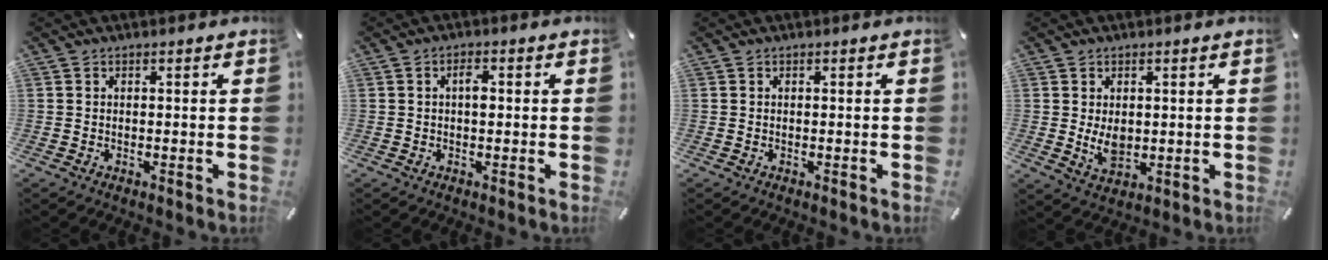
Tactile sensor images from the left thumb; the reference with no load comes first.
{"total": 2.4, "force": [0.3, 1.3, 2.0], "torque": [-0.032, 0.002, 0.003]}
{"total": 0.0}
{"total": 5.3, "force": [0.3, 3.8, 3.7], "torque": [-0.081, -0.005, 0.005]}